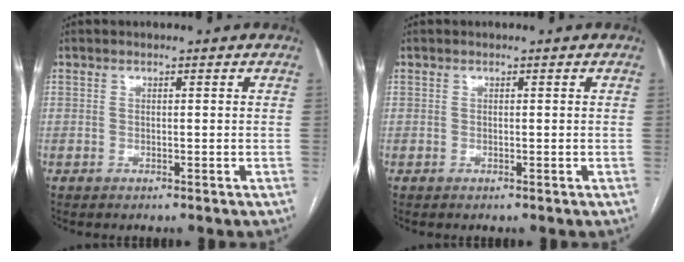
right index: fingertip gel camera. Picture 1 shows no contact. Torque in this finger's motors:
{"motor_torque": [0.01, 0.00, 0.00, 0.00]}